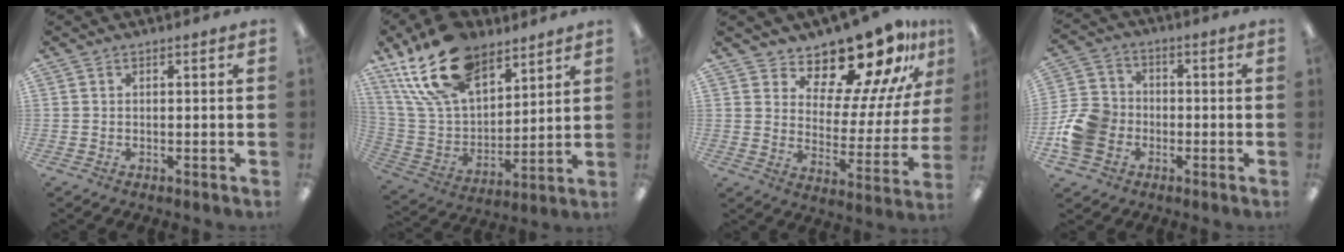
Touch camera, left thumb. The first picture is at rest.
{"total": 21.5, "force": [13.9, 11.7, 11.5], "torque": [-0.235, -0.067, 0.253]}
{"total": 16.7, "force": [14.4, 5.3, 6.8], "torque": [-0.106, -0.118, 0.242]}
{"total": 11.2, "force": [-3.3, 9.6, 4.8], "torque": [-0.095, 0.037, -0.057]}